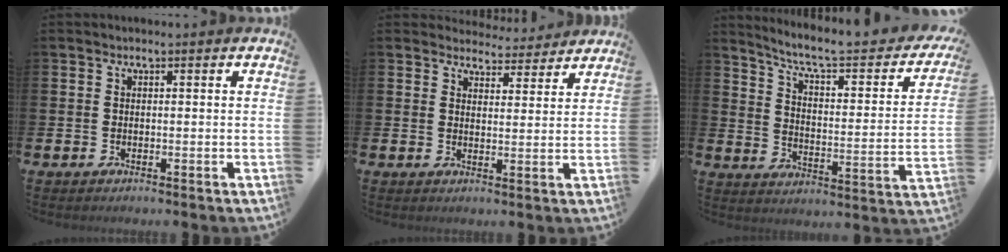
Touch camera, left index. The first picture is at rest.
{"total": 4.0, "force": [3.9, 1.0, -0.2], "torque": [0.000, -0.030, 0.068]}
{"total": 6.9, "force": [5.8, 1.5, 3.4], "torque": [-0.087, -0.044, 0.090]}